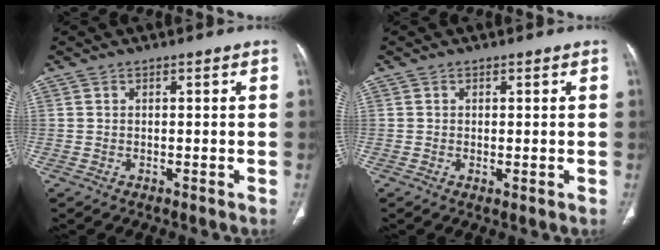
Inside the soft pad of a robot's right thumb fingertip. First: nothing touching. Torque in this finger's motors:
{"motor_torque": [-0.42, 0.00, -0.21, -0.16, -0.03]}